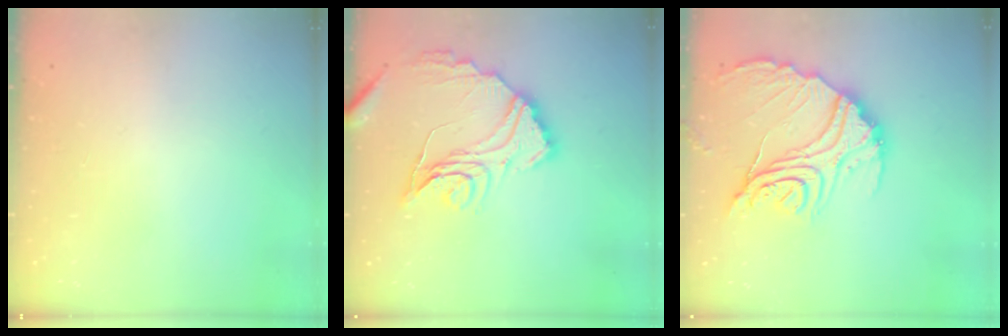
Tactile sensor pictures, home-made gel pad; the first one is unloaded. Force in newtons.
{"total": 16.8, "press": 16.8, "slide": 1.4}
{"total": 20.8, "press": 20.7, "slide": 1.8}